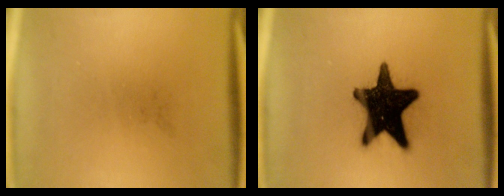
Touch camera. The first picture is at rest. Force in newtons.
{"total": 19.3}